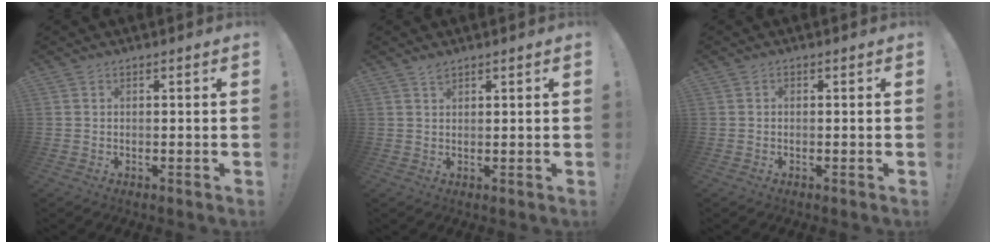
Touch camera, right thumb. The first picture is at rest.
{"total": 1.6, "force": [1.4, 0.5, 0.6], "torque": [0.000, -0.009, 0.024]}
{"total": 0.5, "force": [-0.4, 0.4, 0.1], "torque": [-0.004, 0.002, -0.007]}